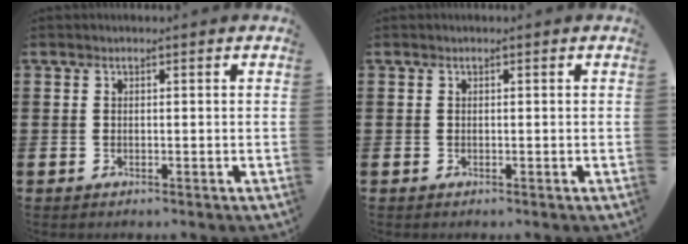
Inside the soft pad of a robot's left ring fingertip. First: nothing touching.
{"total": 0.0}